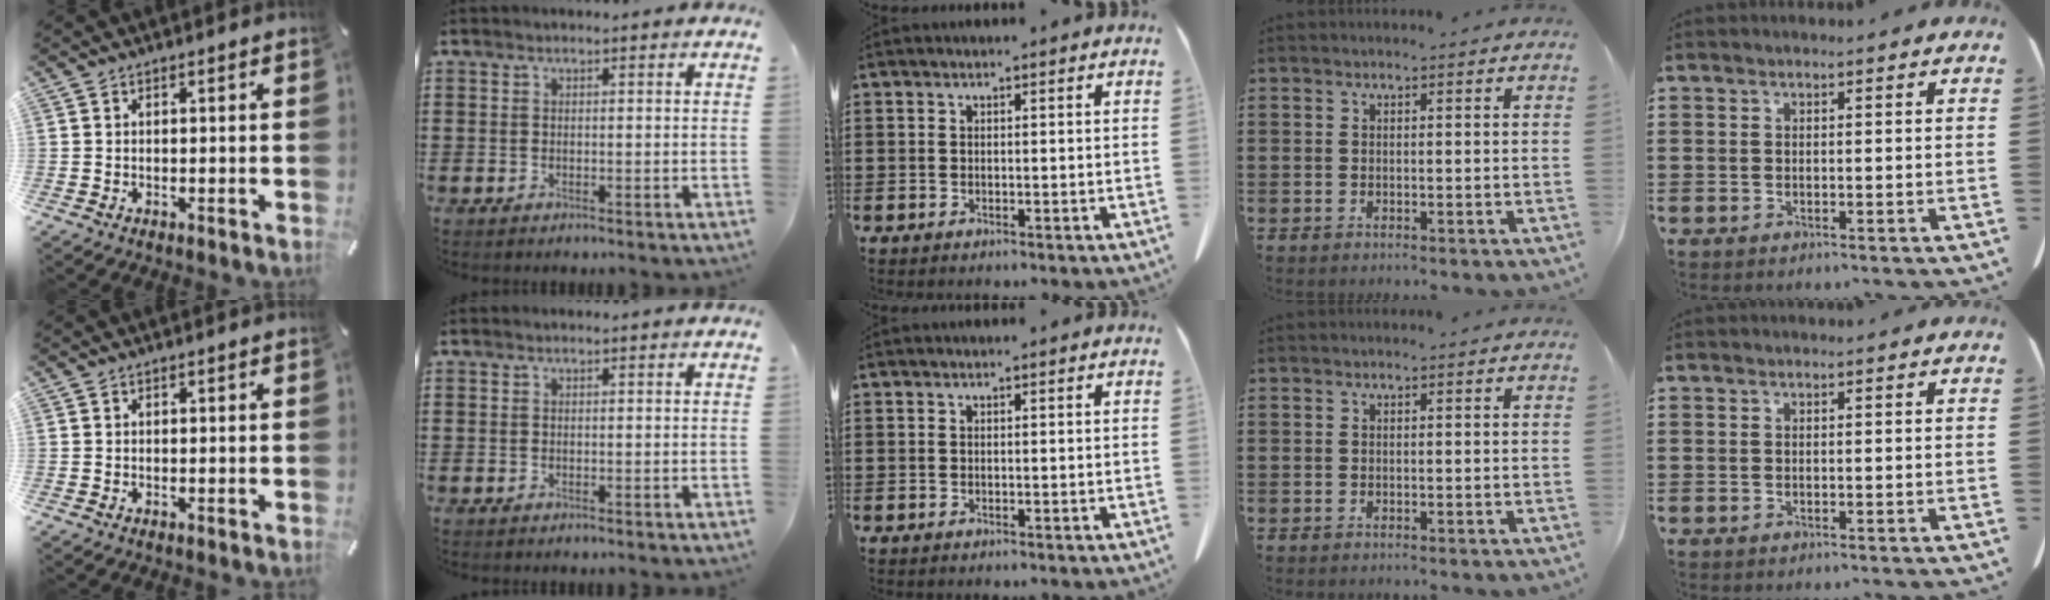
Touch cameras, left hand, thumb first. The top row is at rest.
{}